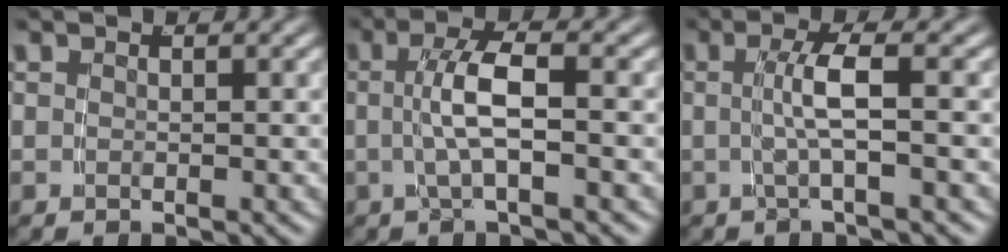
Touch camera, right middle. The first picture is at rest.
{"total": 3.7, "force": [-0.1, 0.2, 3.6], "torque": [-0.071, 0.007, -0.002]}
{"total": 3.0, "force": [-0.3, -0.3, 2.9], "torque": [-0.053, 0.006, -0.003]}